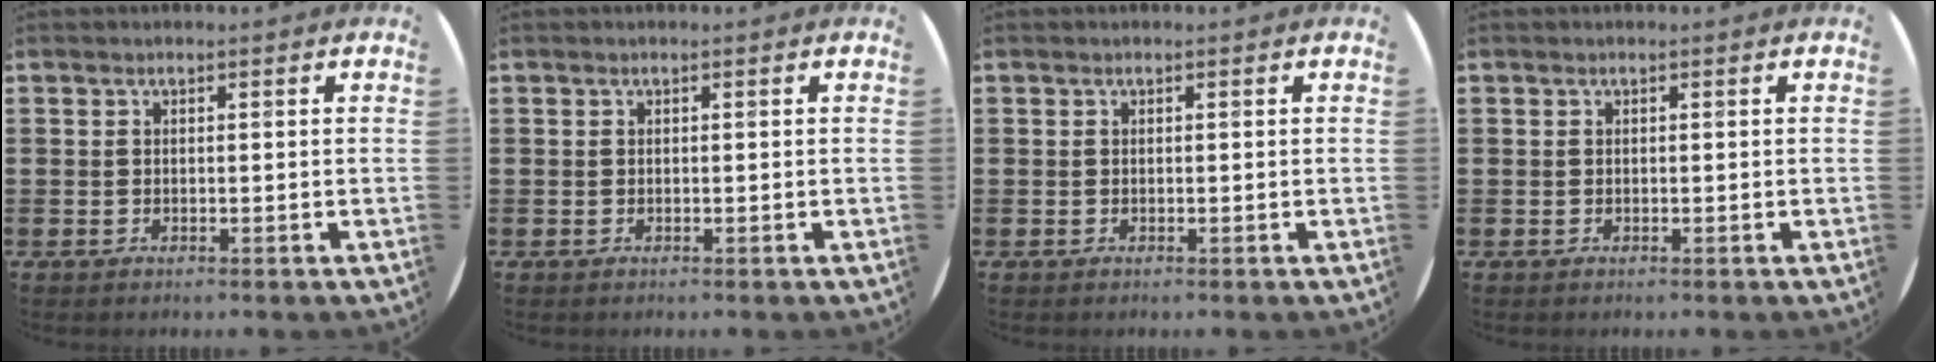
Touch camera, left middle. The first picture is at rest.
{"total": 0.0}
{"total": 0.0}
{"total": 0.0}